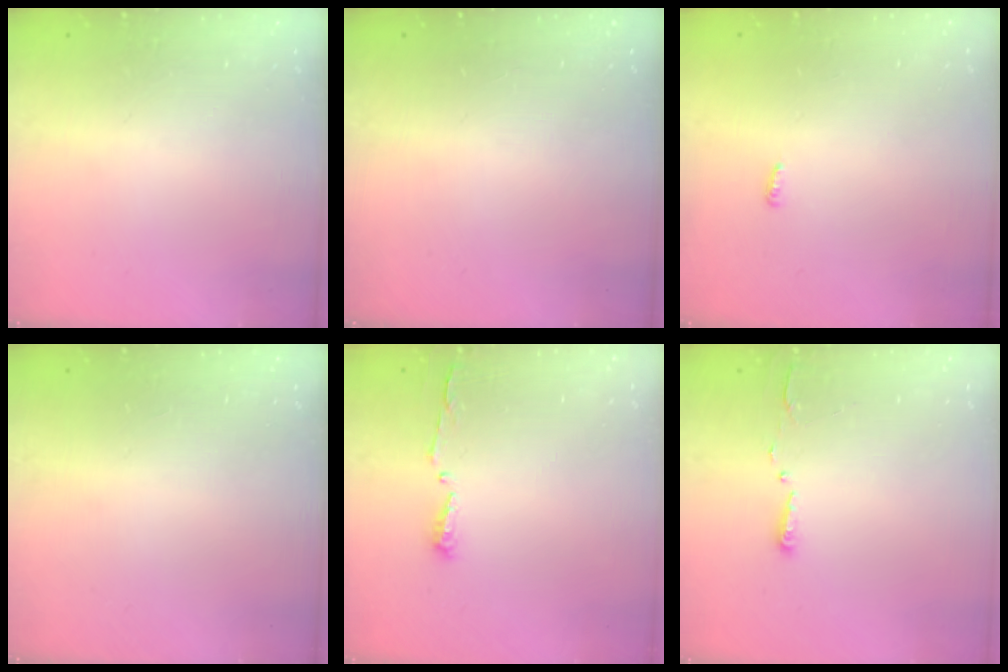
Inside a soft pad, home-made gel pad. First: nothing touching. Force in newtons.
{"total": 0.0}
{"total": 2.6, "press": 2.6, "slide": 0.2}
{"total": 1.0, "press": 0.8, "slide": 0.6}
{"total": 3.7, "press": 3.7, "slide": 0.5}
{"total": 2.7, "press": 2.7, "slide": 0.4}